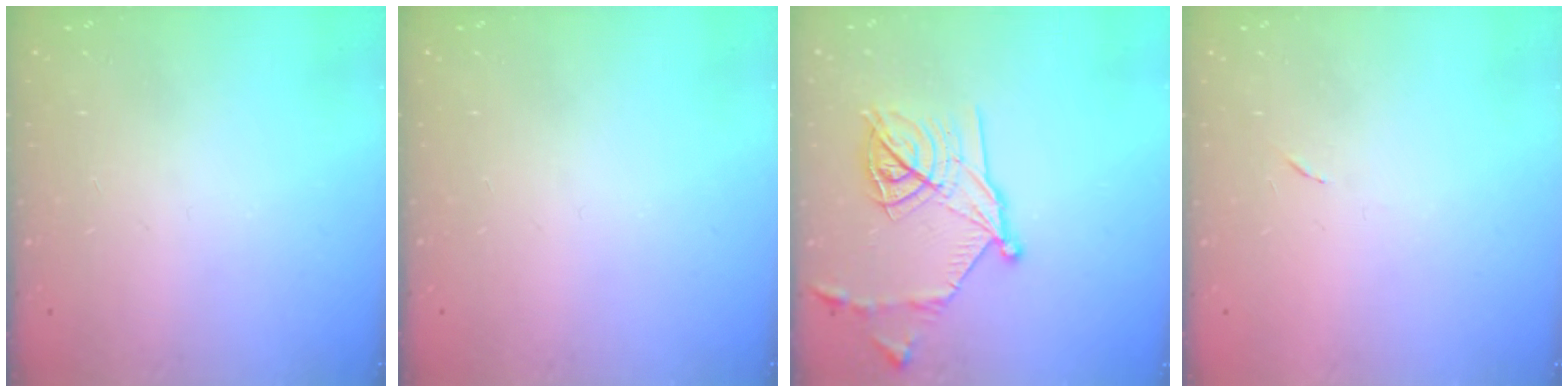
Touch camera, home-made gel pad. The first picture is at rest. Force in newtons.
{"total": 0.0}
{"total": 17.6, "press": 17.6, "slide": 0.9}
{"total": 3.5, "press": 3.3, "slide": 1.2}